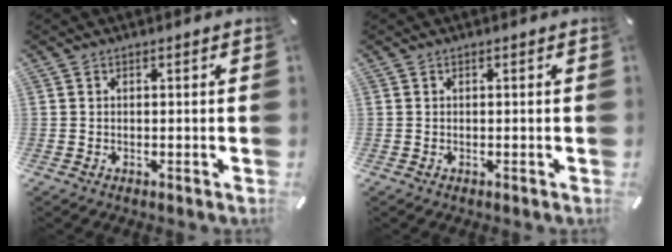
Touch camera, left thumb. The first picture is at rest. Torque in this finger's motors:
{"motor_torque": [-0.05, 0.05, 0.00, 0.00, 0.00]}